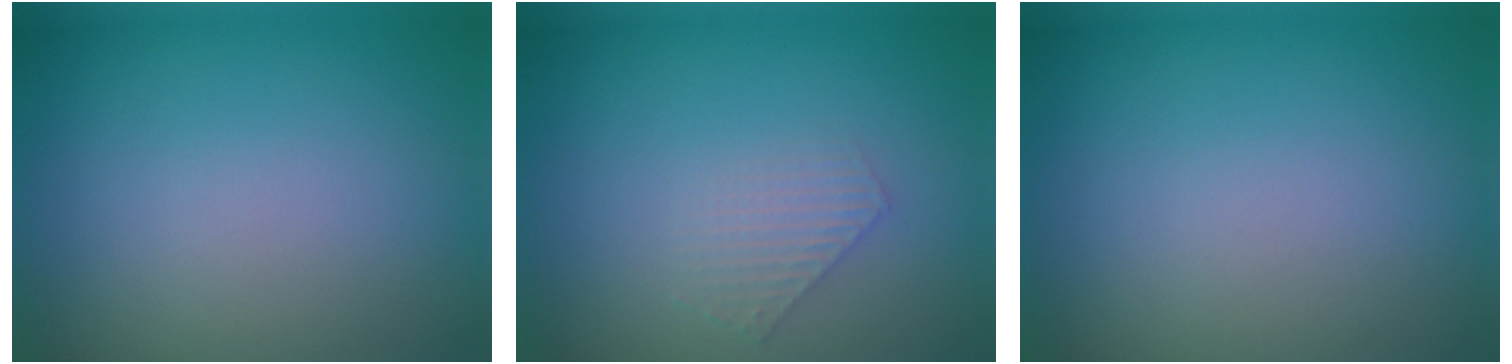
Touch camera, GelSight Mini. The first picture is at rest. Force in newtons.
{"total": 1.5, "press": 1.5, "slide": 0.3}
{"total": 0.0}